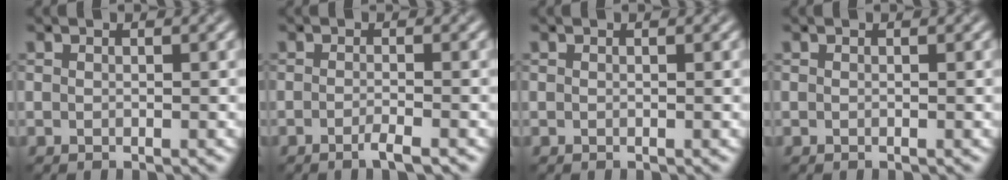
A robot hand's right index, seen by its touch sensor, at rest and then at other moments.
{"total": 1.7, "force": [-1.0, 0.5, 1.2], "torque": [-0.014, 0.002, -0.024]}
{"total": 0.0}
{"total": 0.0}